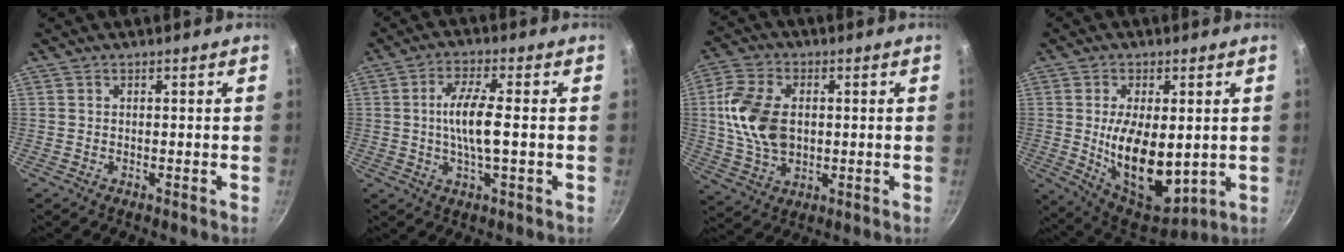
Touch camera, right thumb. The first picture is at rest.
{"total": 8.4, "force": [-0.2, 2.0, 8.1], "torque": [-0.158, 0.011, -0.006]}
{"total": 13.3, "force": [0.9, 8.9, 9.9], "torque": [-0.181, 0.003, 0.016]}
{"total": 16.0, "force": [-0.3, 8.5, 13.6], "torque": [-0.206, -0.023, 0.016]}